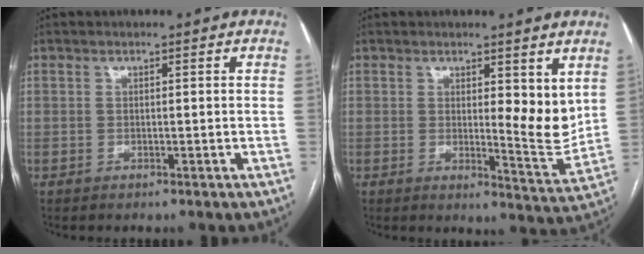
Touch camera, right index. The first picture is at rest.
{"total": 6.5, "force": [2.4, 1.7, 5.8], "torque": [-0.074, -0.024, 0.035]}